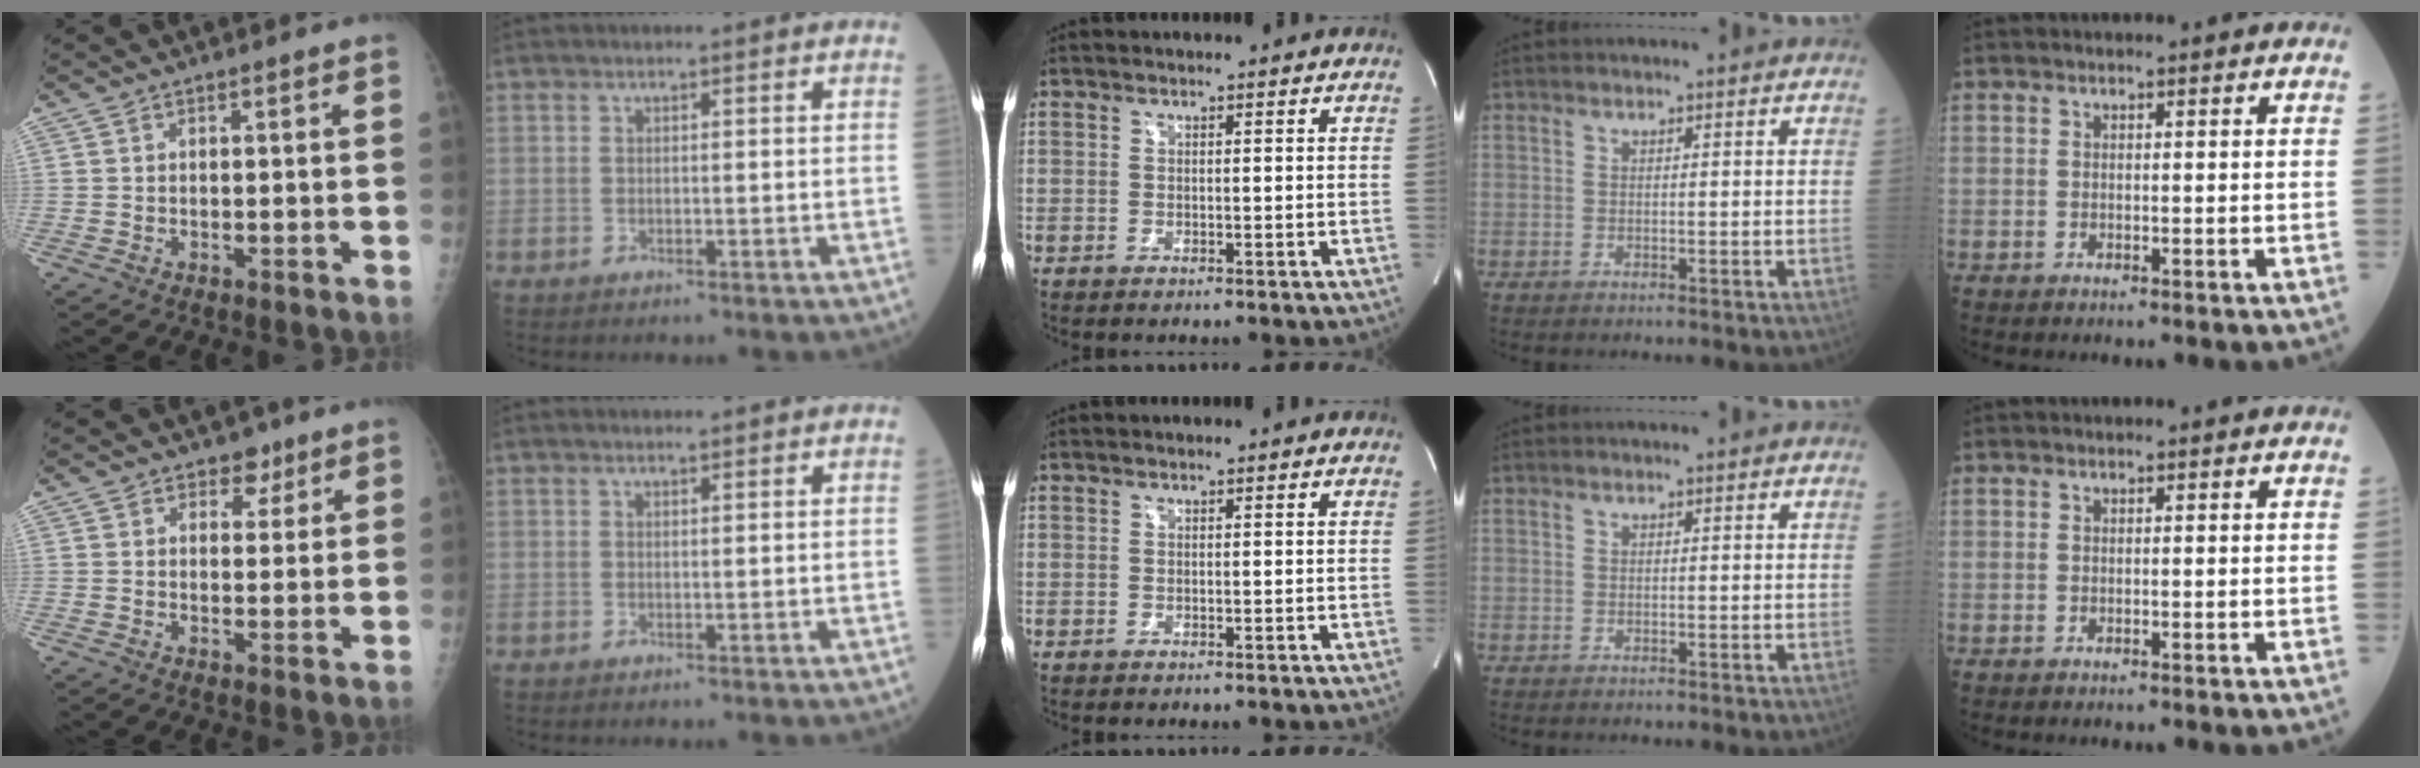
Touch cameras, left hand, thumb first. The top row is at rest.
{"thumb": {"total": 3.4, "force": [2.2, 2.5, 1.0], "torque": [0.010, -0.011, 0.029]}, "index": {"total": 0.5, "force": [0.5, 0.0, 0.2], "torque": [-0.010, 0.000, 0.008]}}